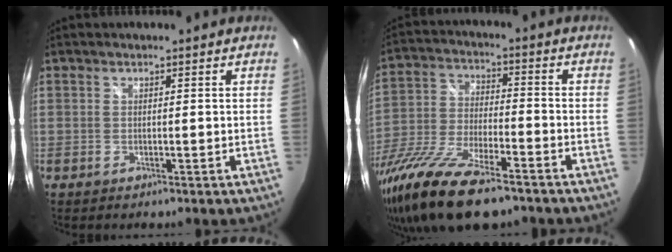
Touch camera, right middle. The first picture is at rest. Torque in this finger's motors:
{"motor_torque": [1.29, -0.85, 0.74, 0.21]}